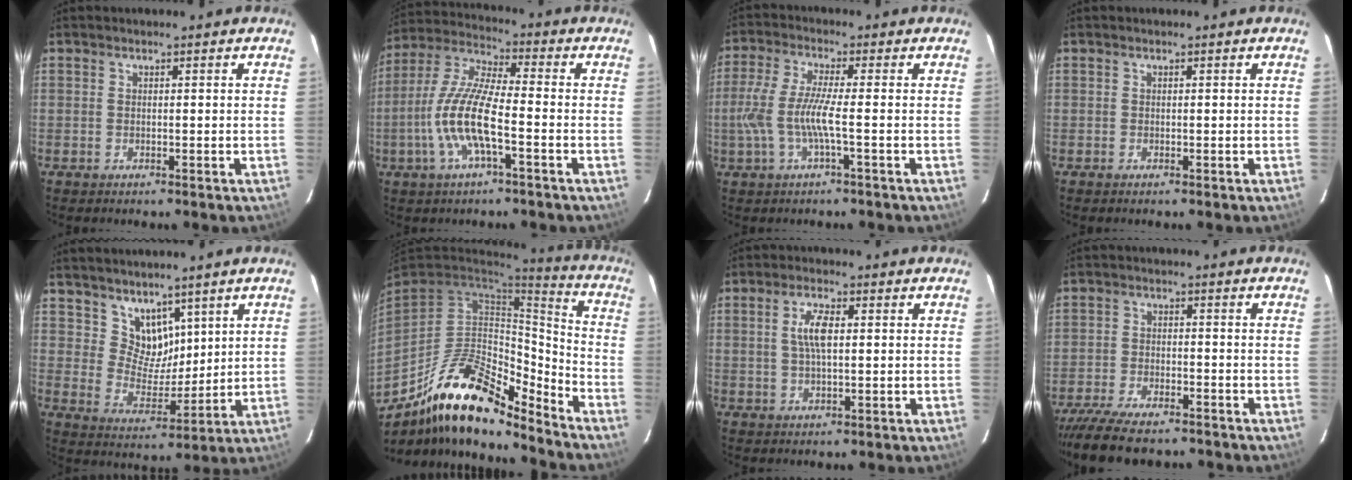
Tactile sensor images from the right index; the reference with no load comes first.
{"total": 12.5, "force": [-3.9, 2.6, 11.6], "torque": [-0.246, -0.002, -0.079]}
{"total": 7.7, "force": [-1.9, 0.2, 7.5], "torque": [-0.165, -0.005, -0.032]}
{"total": 0.0}
{"total": 7.7, "force": [5.3, 5.1, 2.1], "torque": [-0.026, 0.000, 0.107]}
{"total": 20.9, "force": [-15.1, 7.0, 12.6], "torque": [-0.232, -0.001, -0.262]}
{"total": 4.8, "force": [0.8, 1.7, 4.4], "torque": [-0.087, 0.007, 0.016]}
{"total": 11.7, "force": [-9.9, 3.4, 5.2], "torque": [-0.122, -0.024, -0.167]}